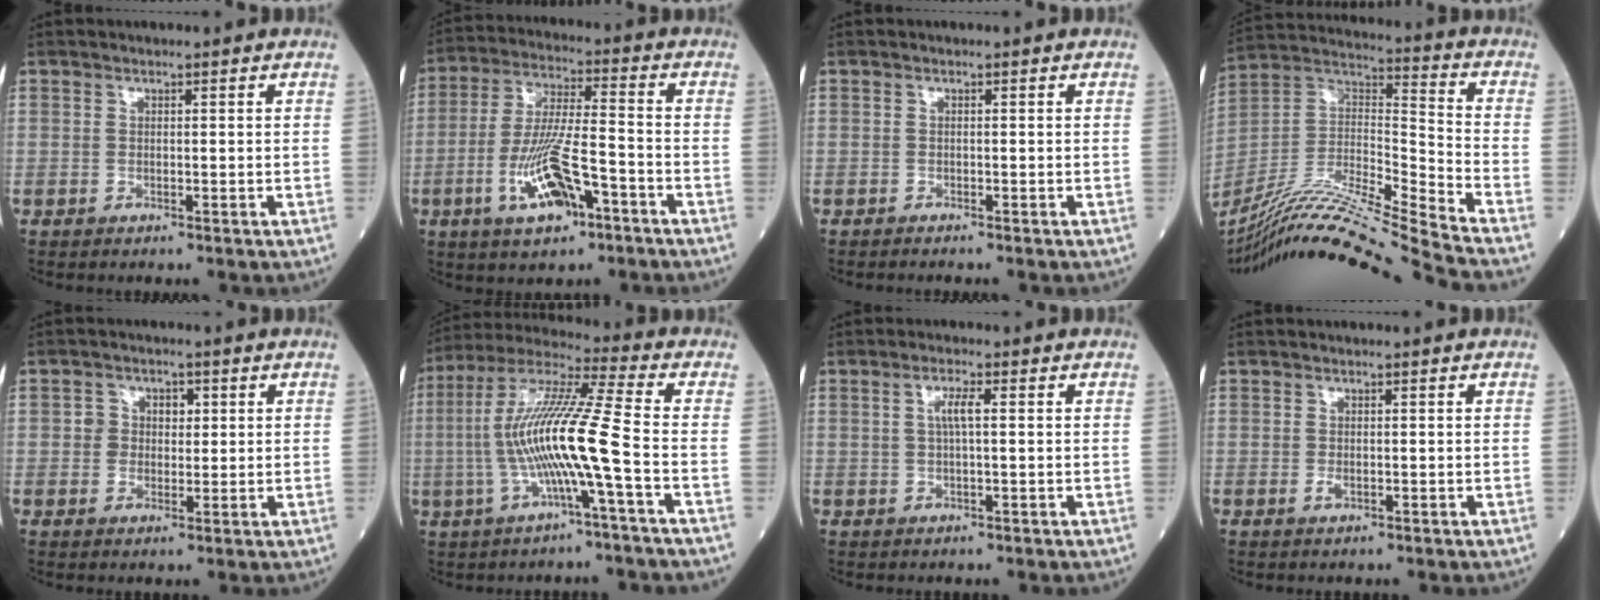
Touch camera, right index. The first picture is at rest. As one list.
[{"total": 11.7, "force": [-5.1, 2.9, 10.2], "torque": [-0.204, -0.004, -0.088]}, {"total": 1.4, "force": [-1.3, -0.1, 0.6], "torque": [-0.003, 0.001, -0.017]}, {"total": 23.0, "force": [-19.9, -2.4, 11.2], "torque": [-0.231, -0.019, -0.361]}, {"total": 3.6, "force": [0.7, 3.1, 1.8], "torque": [-0.020, 0.011, 0.009]}, {"total": 14.0, "force": [-2.8, -0.7, 13.7], "torque": [-0.274, 0.013, -0.063]}, {"total": 2.7, "force": [0.4, 0.3, 2.6], "torque": [-0.054, 0.003, 0.008]}, {"total": 0.8, "force": [-0.3, 0.4, 0.7], "torque": [-0.019, -0.003, -0.004]}]